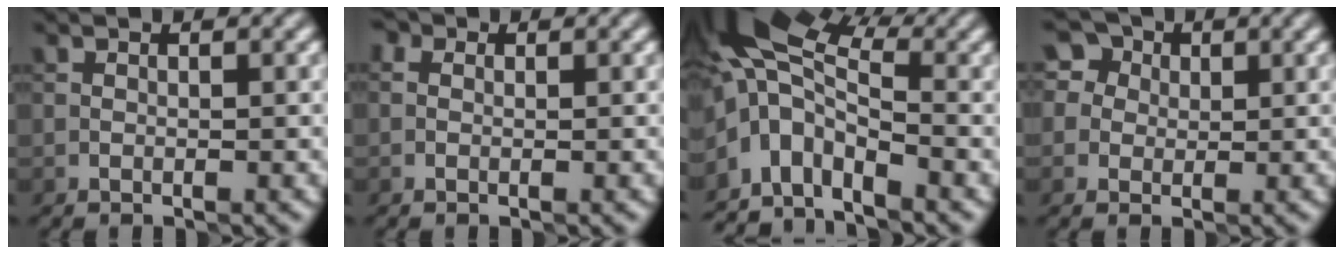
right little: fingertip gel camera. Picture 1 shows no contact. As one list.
[{"total": 2.5, "force": [0.9, 1.8, 1.4], "torque": [-0.010, 0.013, -0.021]}, {"total": 7.3, "force": [-1.7, 4.1, 5.9], "torque": [-0.106, 0.010, -0.053]}, {"total": 4.7, "force": [2.0, 3.9, 1.7], "torque": [-0.004, 0.028, 0.009]}]